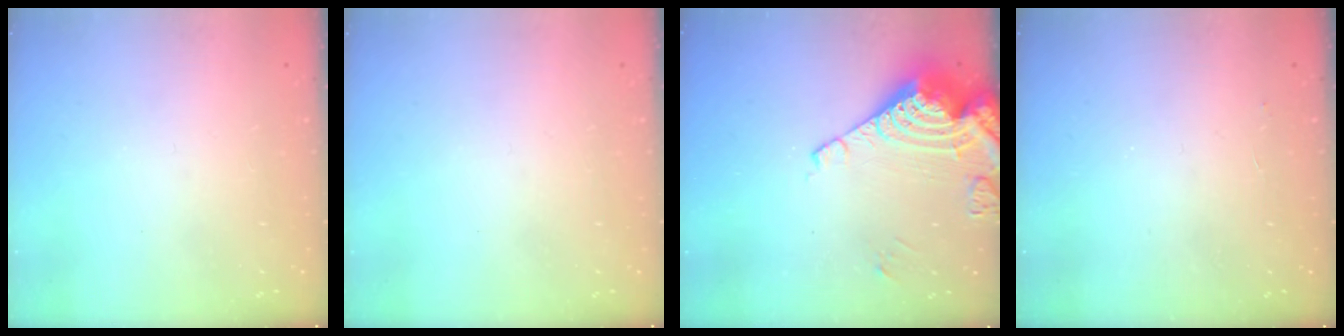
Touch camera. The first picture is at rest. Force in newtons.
{"total": 0.0}
{"total": 13.9, "press": 13.8, "slide": 1.7}
{"total": 2.1, "press": 2.0, "slide": 0.4}